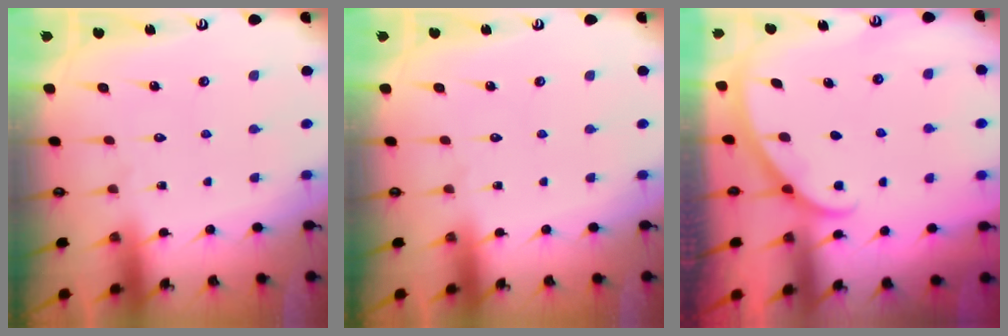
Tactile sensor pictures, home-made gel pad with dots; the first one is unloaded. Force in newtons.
{"total": 0.0}
{"total": 2.5, "press": 2.5, "slide": 0.2}